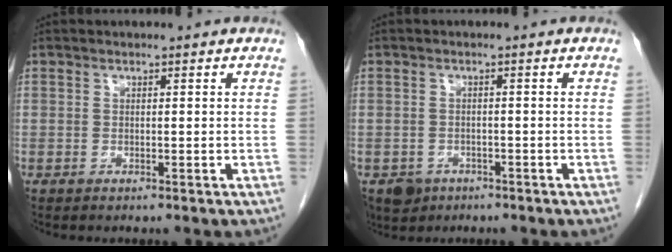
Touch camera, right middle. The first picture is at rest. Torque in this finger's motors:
{"motor_torque": [-0.05, 0.07, 0.00, -0.01]}